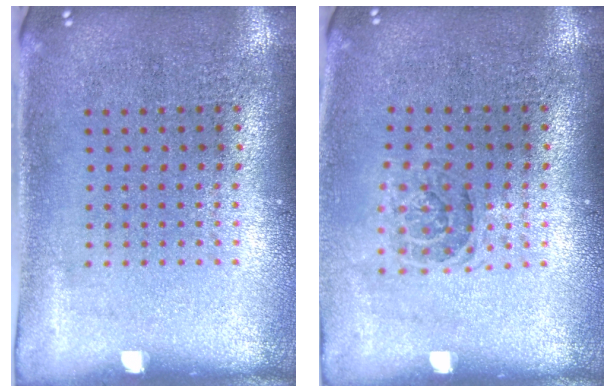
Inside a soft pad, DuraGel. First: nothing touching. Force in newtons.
{"total": 1.2, "press": 1.0, "slide": 0.6}